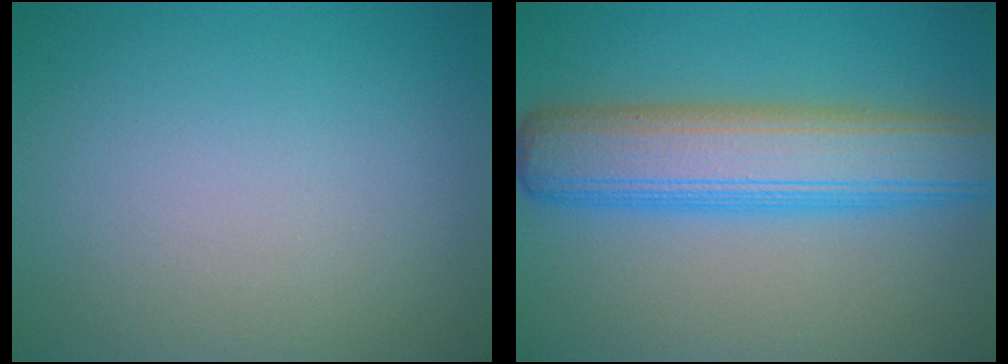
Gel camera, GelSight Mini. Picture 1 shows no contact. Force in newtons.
{"total": 8.3, "press": 8.3, "slide": 0.2}